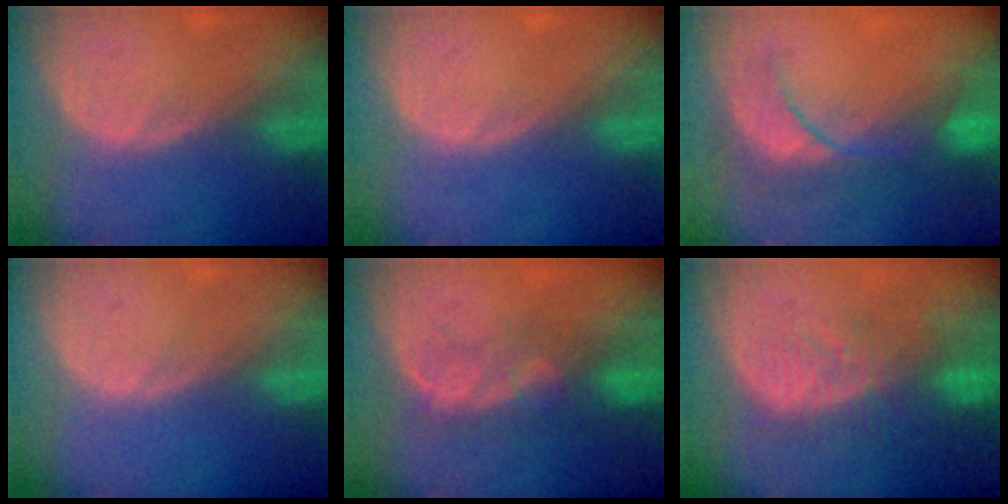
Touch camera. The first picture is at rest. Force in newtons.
{"total": 0.0}
{"total": 8.4, "press": 8.2, "slide": 1.9}
{"total": 0.0}
{"total": 6.1, "press": 6.0, "slide": 1.2}
{"total": 10.2, "press": 8.8, "slide": 5.2}